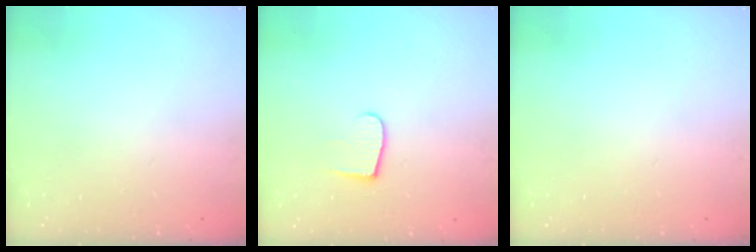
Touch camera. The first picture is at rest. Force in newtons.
{"total": 6.6, "press": 6.6, "slide": 0.6}
{"total": 0.0}